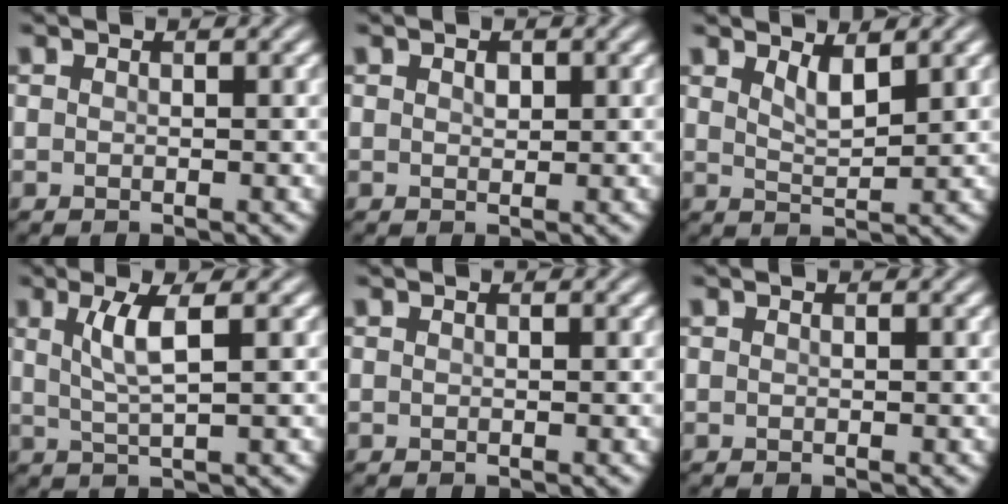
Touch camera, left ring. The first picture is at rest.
{"total": 0.8, "force": [0.4, 0.5, 0.5], "torque": [-0.010, -0.001, 0.006]}
{"total": 2.2, "force": [1.5, 0.5, 1.6], "torque": [-0.029, -0.006, 0.030]}
{"total": 3.3, "force": [1.0, 0.6, 3.1], "torque": [-0.061, 0.001, 0.023]}
{"total": 0.0}
{"total": 0.0}